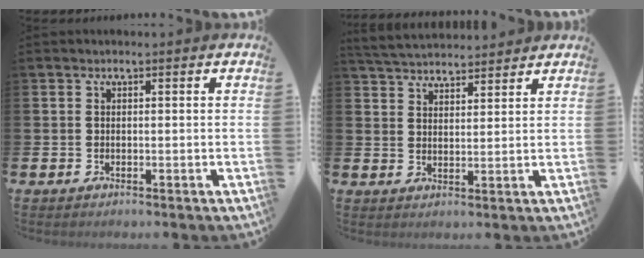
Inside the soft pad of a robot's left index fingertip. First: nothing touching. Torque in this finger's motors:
{"motor_torque": [0.00, -0.60, 0.37, 0.11]}